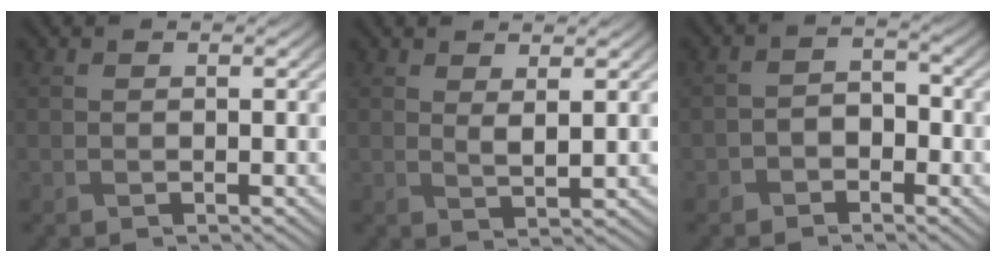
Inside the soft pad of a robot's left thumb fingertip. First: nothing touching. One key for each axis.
{"total": 2.0, "fx": 1.2, "fy": 0.4, "fz": 1.5, "tx": -0.034, "ty": -0.007, "tz": 0.025}
{"total": 2.7, "fx": -1.5, "fy": 1.9, "fz": 1.1, "tx": -0.021, "ty": 0.006, "tz": -0.031}